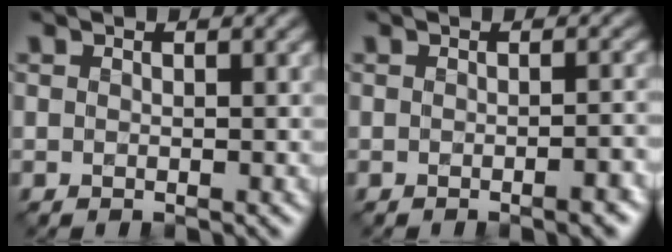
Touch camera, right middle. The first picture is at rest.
{"total": 2.2, "force": [-1.3, 0.5, 1.8], "torque": [-0.018, 0.003, -0.022]}